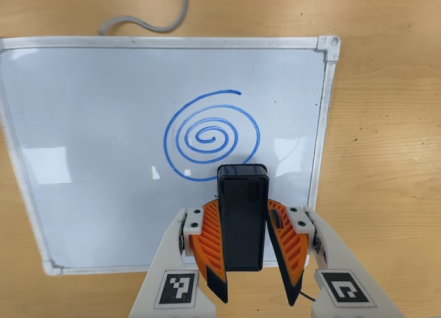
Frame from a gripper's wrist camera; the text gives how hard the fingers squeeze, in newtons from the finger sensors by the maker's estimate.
{"total": 6.9, "left": 5.9, "right": 7.8}